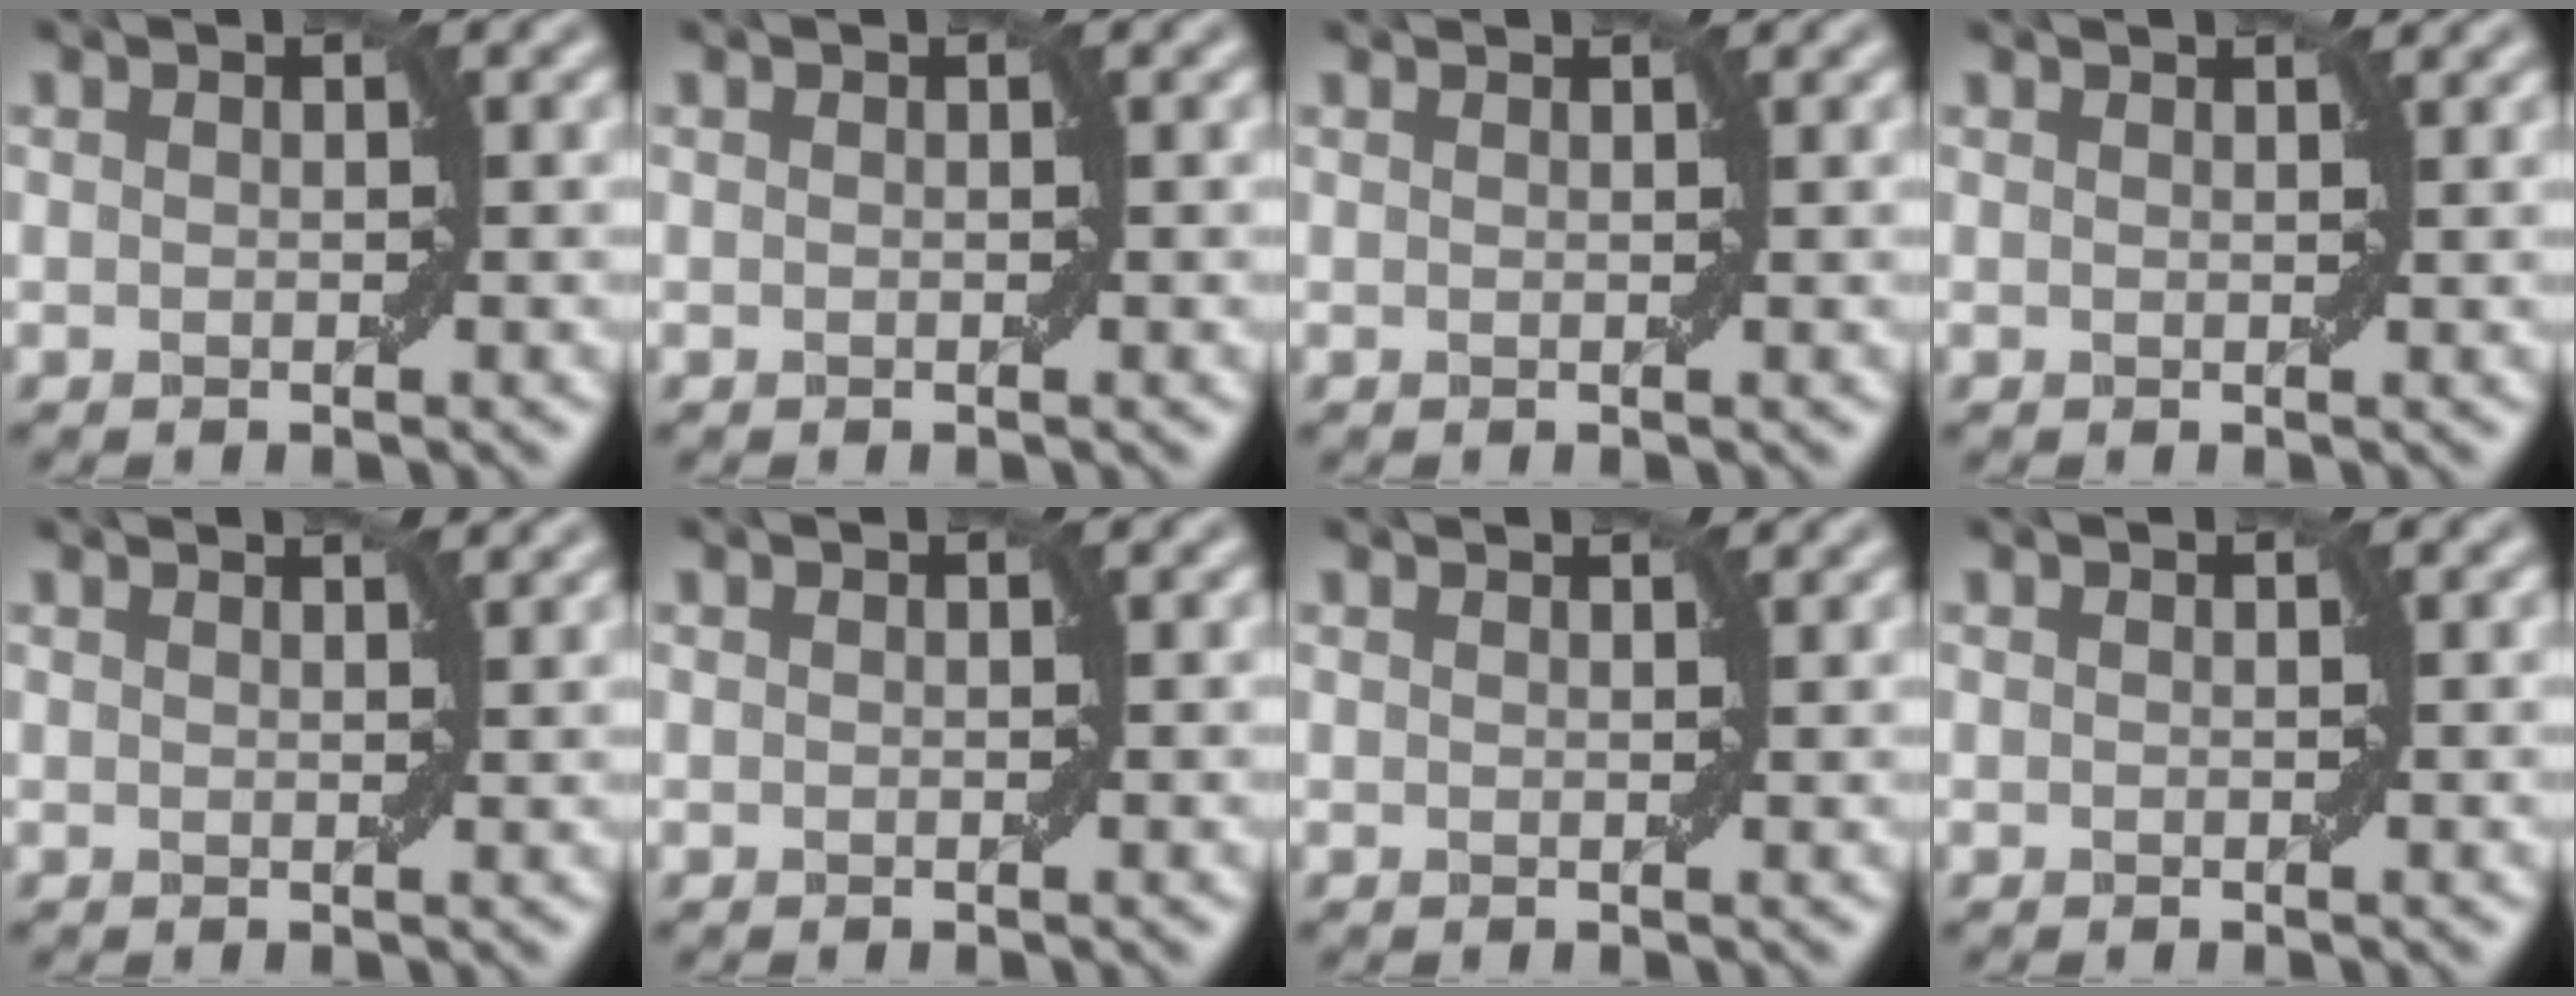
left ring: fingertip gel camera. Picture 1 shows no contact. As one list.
[{"total": 0.0}, {"total": 1.0, "force": [1.0, 0.0, 0.2], "torque": [-0.007, -0.004, 0.010]}, {"total": 1.3, "force": [1.2, 0.1, 0.5], "torque": [-0.008, -0.003, 0.013]}, {"total": 2.1, "force": [1.9, 0.3, 0.9], "torque": [-0.008, 0.001, 0.024]}, {"total": 0.0}, {"total": 1.4, "force": [1.3, 0.1, 0.5], "torque": [-0.007, -0.003, 0.014]}, {"total": 0.0}]